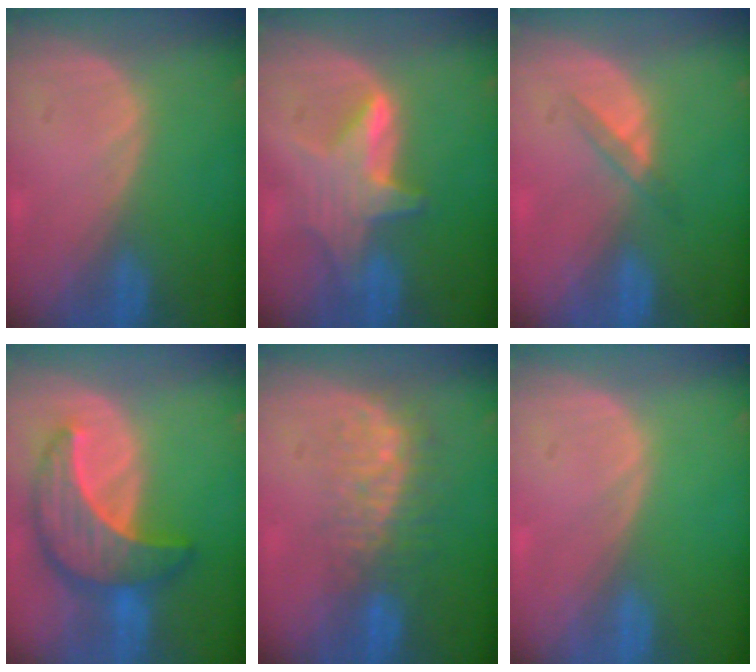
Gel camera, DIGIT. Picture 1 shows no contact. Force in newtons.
{"total": 6.5, "press": 6.4, "slide": 1.4}
{"total": 2.3, "press": 2.0, "slide": 1.0}
{"total": 9.9, "press": 9.8, "slide": 0.6}
{"total": 8.3, "press": 7.4, "slide": 3.7}
{"total": 0.0}